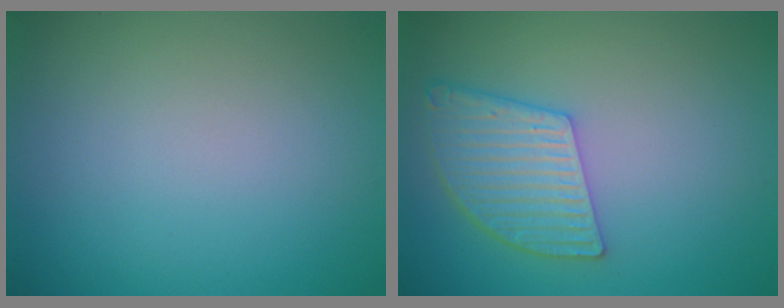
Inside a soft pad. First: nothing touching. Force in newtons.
{"total": 5.1, "press": 4.2, "slide": 2.9}